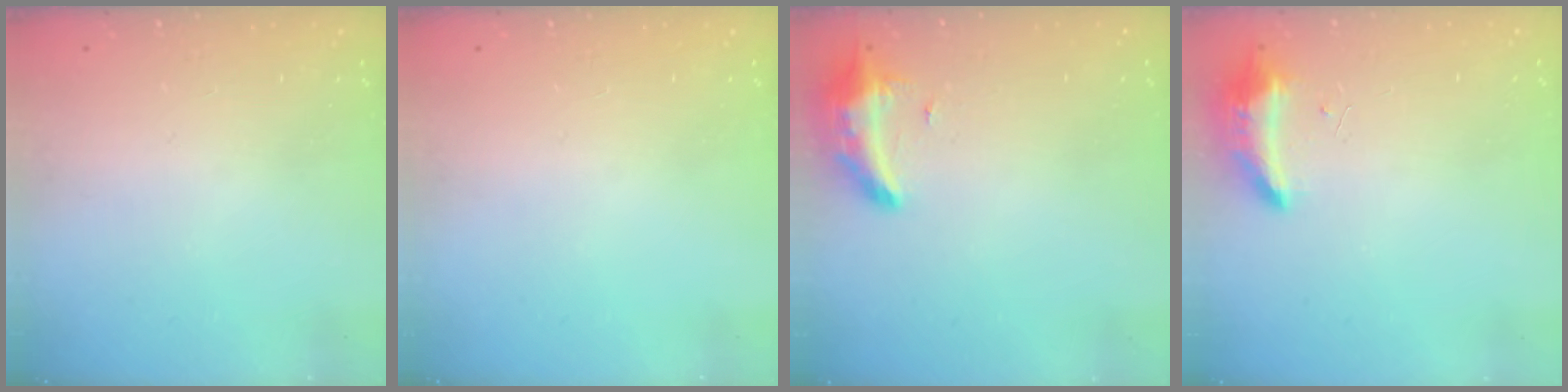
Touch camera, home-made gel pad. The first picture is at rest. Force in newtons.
{"total": 0.0}
{"total": 9.5, "press": 9.0, "slide": 3.1}
{"total": 12.5, "press": 9.4, "slide": 8.2}